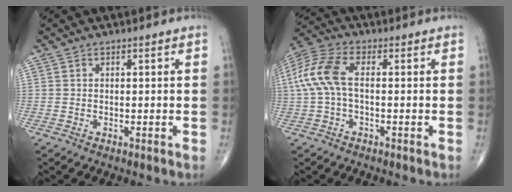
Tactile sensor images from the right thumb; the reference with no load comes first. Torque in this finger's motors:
{"motor_torque": [-0.21, 0.67, 1.05, -0.01, 0.16]}